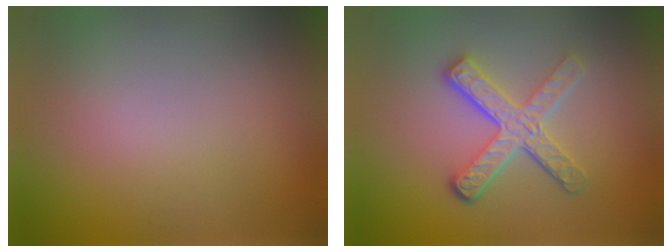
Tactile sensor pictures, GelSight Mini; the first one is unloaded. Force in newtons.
{"total": 4.6, "press": 3.4, "slide": 3.0}